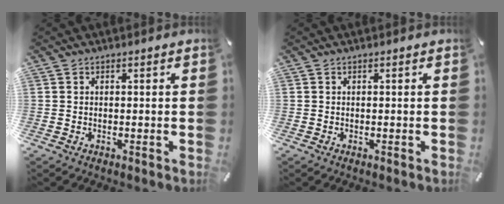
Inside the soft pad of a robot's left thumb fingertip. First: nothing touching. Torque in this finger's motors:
{"motor_torque": [-0.02, -0.02, -0.01, 0.01, 0.00]}